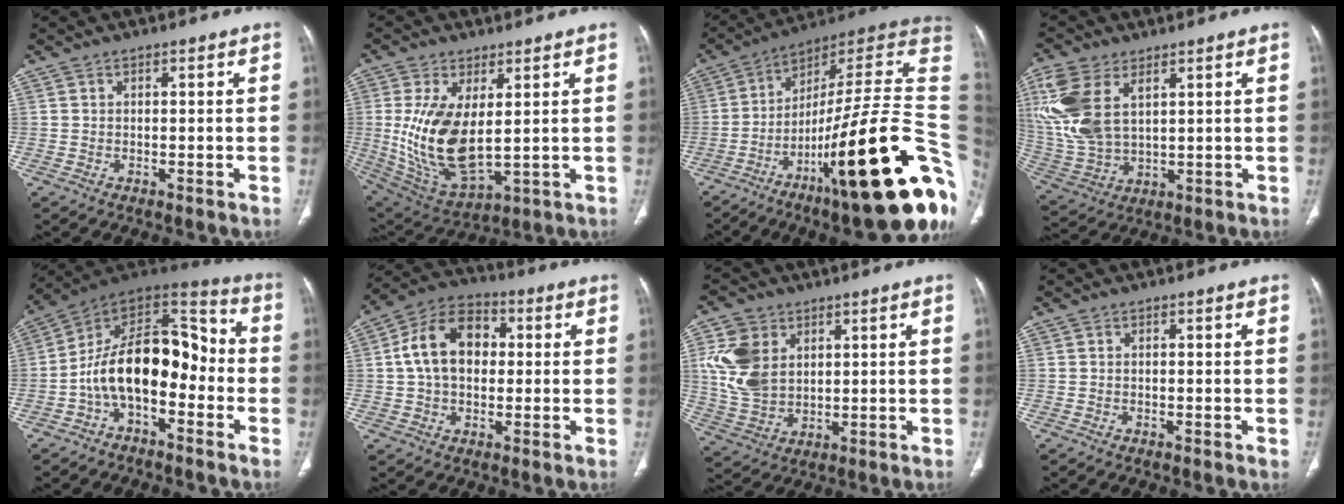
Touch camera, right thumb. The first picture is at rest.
{"total": 15.4, "force": [1.4, 7.6, 13.4], "torque": [-0.255, -0.018, 0.048]}
{"total": 35.3, "force": [-9.8, 8.0, 33.0], "torque": [-0.397, 0.067, -0.151]}
{"total": 14.8, "force": [5.3, 8.6, 10.8], "torque": [-0.248, -0.010, 0.118]}
{"total": 17.7, "force": [-3.9, 10.1, 13.9], "torque": [-0.201, 0.082, -0.075]}
{"total": 13.0, "force": [1.3, 9.2, 9.1], "torque": [-0.139, 0.028, 0.013]}
{"total": 11.5, "force": [3.2, 8.7, 6.8], "torque": [-0.123, -0.011, 0.072]}
{"total": 0.6, "force": [-0.3, 0.2, 0.6], "torque": [-0.011, -0.002, -0.004]}